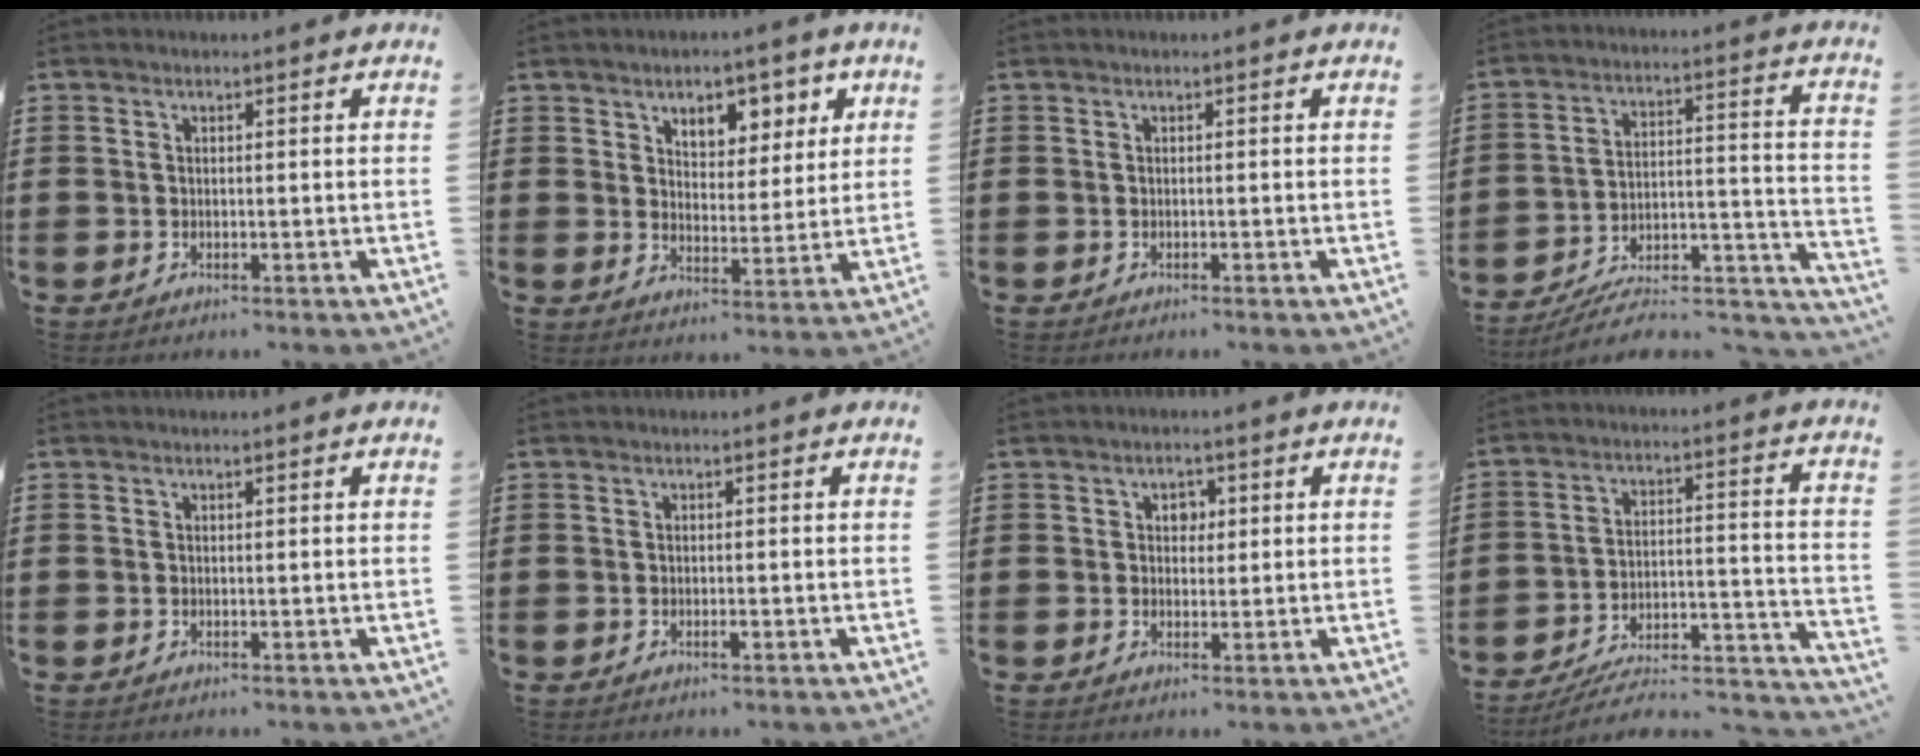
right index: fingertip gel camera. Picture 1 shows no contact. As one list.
[{"total": 5.7, "force": [3.6, 3.7, 2.4], "torque": [-0.045, -0.005, 0.058]}, {"total": 0.0}, {"total": 8.4, "force": [-7.2, 2.1, 3.6], "torque": [-0.050, 0.013, -0.137]}, {"total": 0.0}, {"total": 0.8, "force": [-0.3, 0.2, 0.7], "torque": [-0.012, -0.004, -0.005]}, {"total": 2.1, "force": [0.6, 1.7, 1.1], "torque": [-0.027, 0.010, 0.008]}, {"total": 6.1, "force": [-5.2, 1.4, 2.8], "torque": [-0.049, -0.003, -0.104]}]